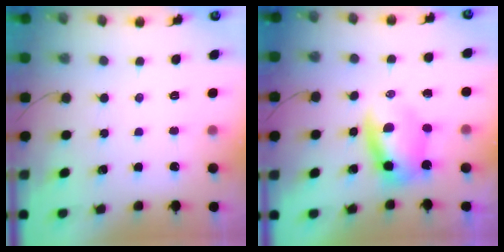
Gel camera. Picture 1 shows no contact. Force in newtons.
{"total": 7.0, "press": 6.9, "slide": 1.4}